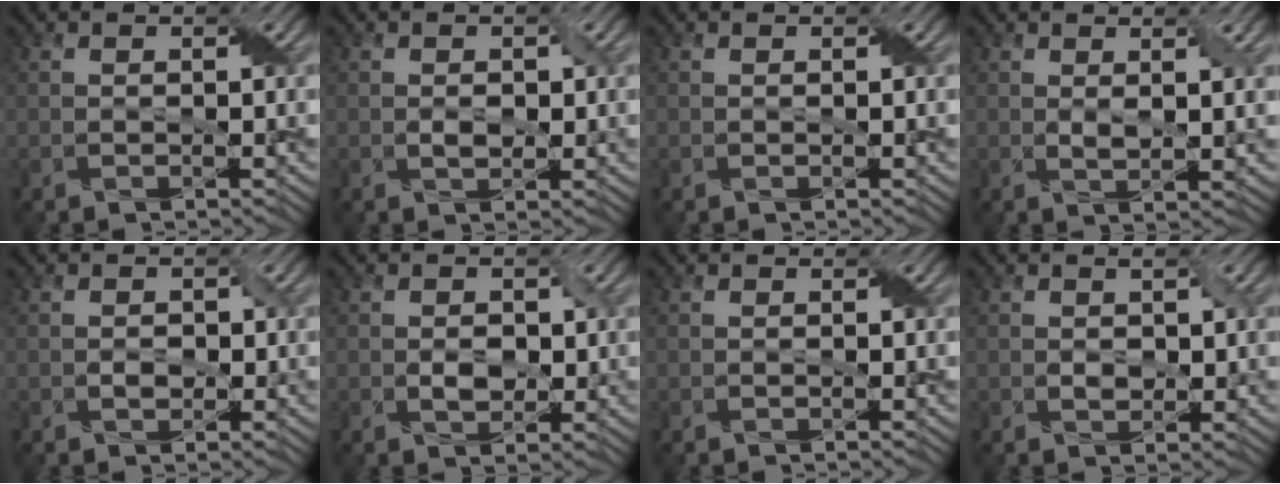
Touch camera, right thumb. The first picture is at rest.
{"total": 1.7, "force": [0.0, 1.1, 1.3], "torque": [-0.028, -0.003, 0.003]}
{"total": 0.0}
{"total": 2.5, "force": [1.2, 0.6, 2.1], "torque": [-0.044, -0.002, 0.023]}
{"total": 1.5, "force": [-0.3, 1.2, 0.9], "torque": [-0.019, -0.005, -0.005]}
{"total": 2.5, "force": [-0.1, 1.8, 1.7], "torque": [-0.036, -0.005, -0.002]}
{"total": 0.0}
{"total": 1.9, "force": [0.4, 1.2, 1.5], "torque": [-0.029, -0.003, 0.011]}